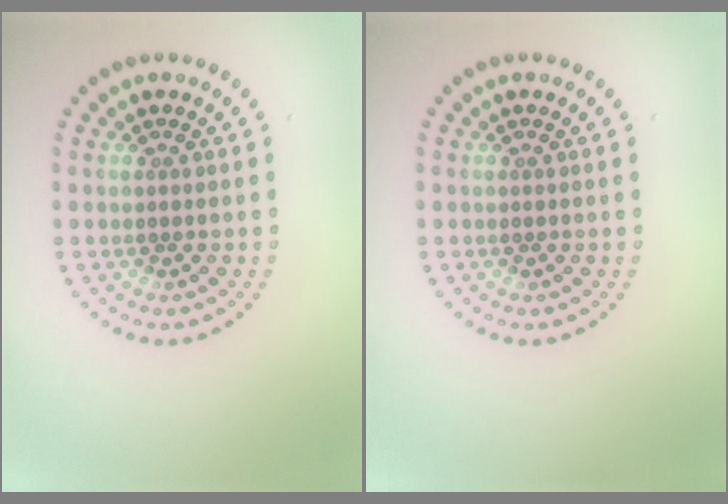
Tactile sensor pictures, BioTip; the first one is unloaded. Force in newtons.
{"total": 0.0}